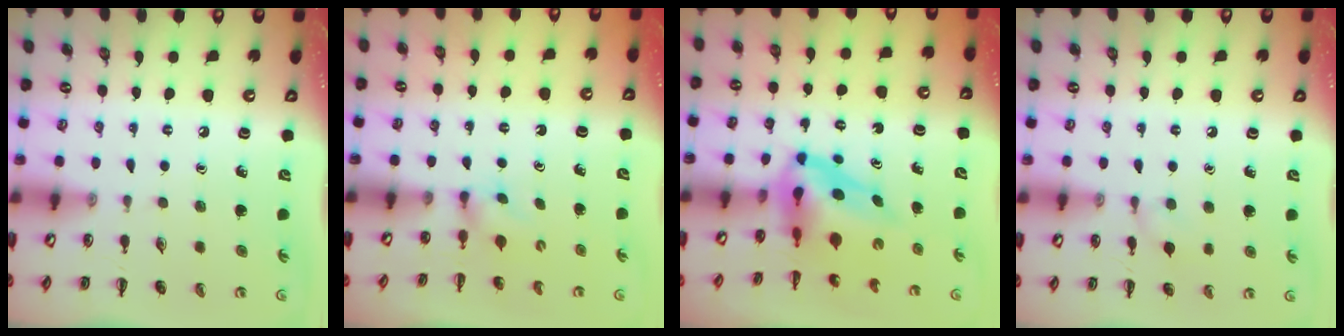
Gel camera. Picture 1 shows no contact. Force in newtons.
{"total": 1.8, "press": 1.5, "slide": 0.9}
{"total": 6.0, "press": 5.9, "slide": 1.4}
{"total": 5.6, "press": 5.2, "slide": 1.9}